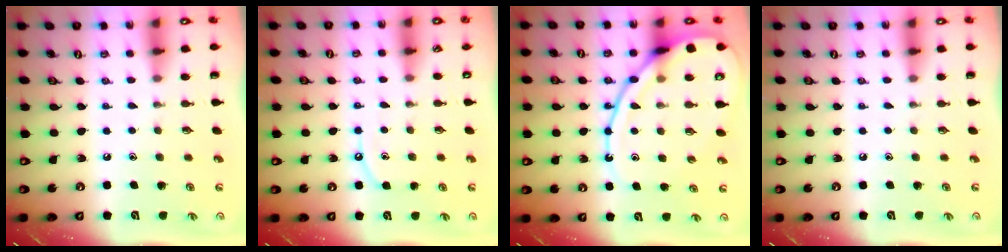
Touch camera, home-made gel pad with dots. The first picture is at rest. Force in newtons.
{"total": 6.1, "press": 6.0, "slide": 0.7}
{"total": 15.8, "press": 15.7, "slide": 1.5}
{"total": 0.0}